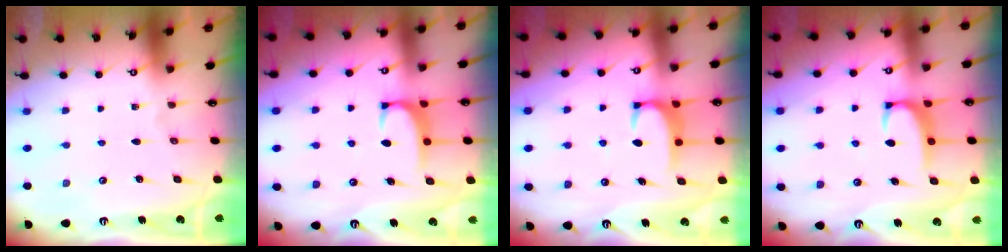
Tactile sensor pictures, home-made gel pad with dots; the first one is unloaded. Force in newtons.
{"total": 1.5, "press": 1.4, "slide": 0.4}
{"total": 2.0, "press": 1.9, "slide": 0.6}
{"total": 2.2, "press": 2.1, "slide": 0.6}